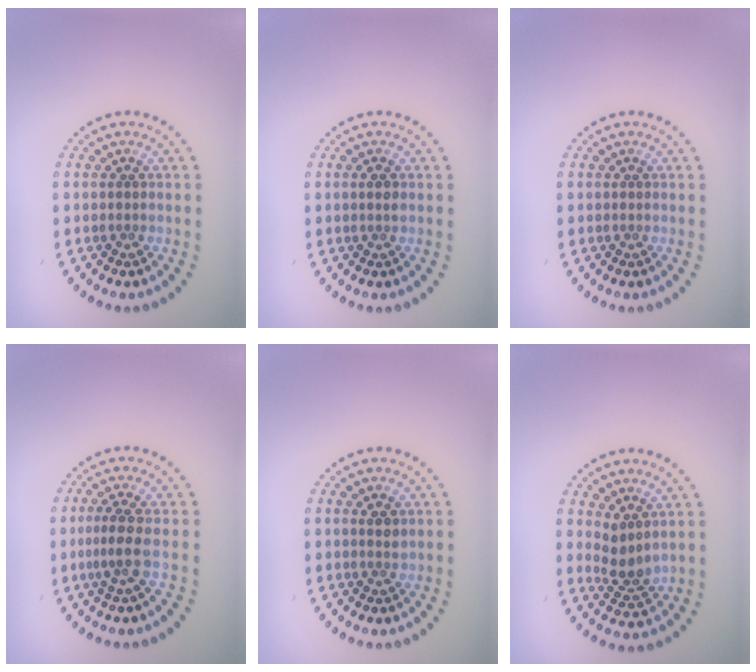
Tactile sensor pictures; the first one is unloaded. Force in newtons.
{"total": 0.8, "press": 0.7, "slide": 0.2}
{"total": 0.0}
{"total": 2.2, "press": 1.5, "slide": 1.6}
{"total": 1.0, "press": 0.9, "slide": 0.4}
{"total": 2.6, "press": 2.1, "slide": 1.6}